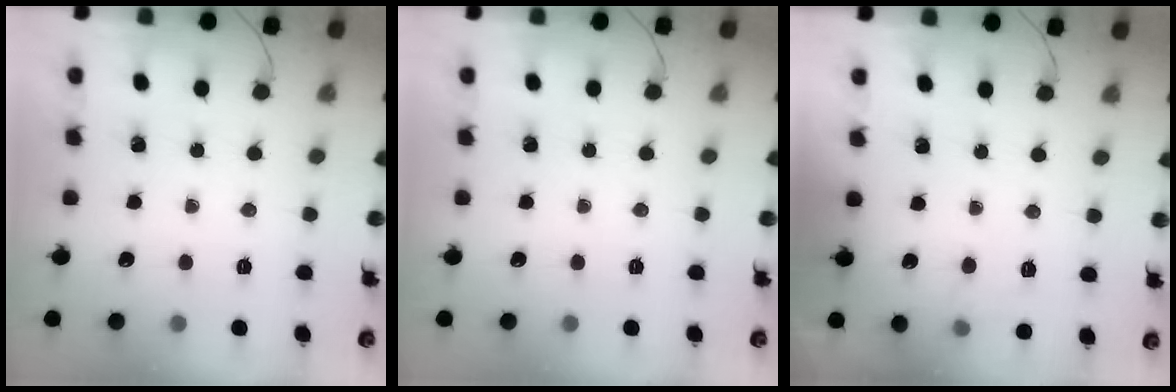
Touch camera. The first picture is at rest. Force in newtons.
{"total": 0.0}
{"total": 7.5, "press": 7.3, "slide": 2.0}